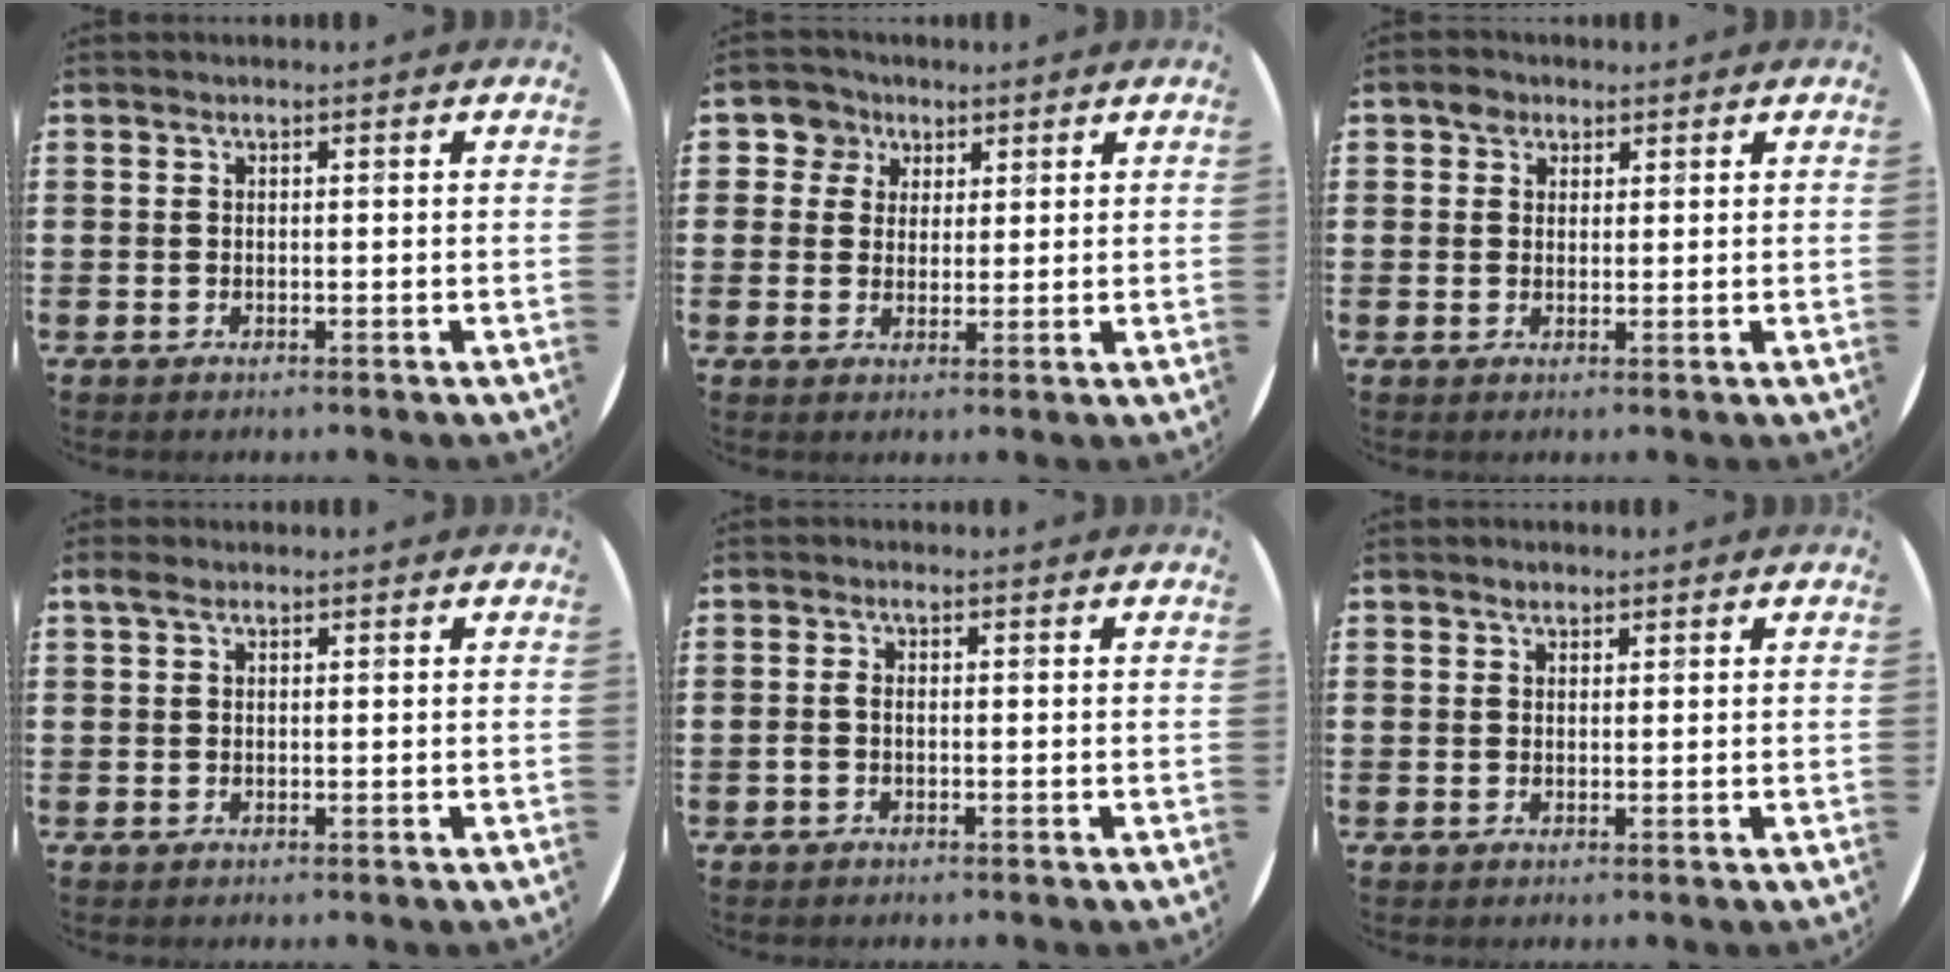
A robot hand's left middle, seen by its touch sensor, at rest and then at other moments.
{"total": 4.3, "force": [2.5, 3.5, 0.5], "torque": [-0.019, 0.011, 0.044]}
{"total": 2.2, "force": [1.5, 1.5, 0.3], "torque": [0.008, 0.000, 0.026]}
{"total": 0.9, "force": [0.5, 0.5, 0.5], "torque": [-0.002, 0.002, 0.007]}
{"total": 0.7, "force": [-0.2, 0.2, 0.7], "torque": [-0.015, -0.002, -0.004]}
{"total": 1.0, "force": [0.9, 0.5, 0.2], "torque": [-0.004, 0.004, 0.017]}